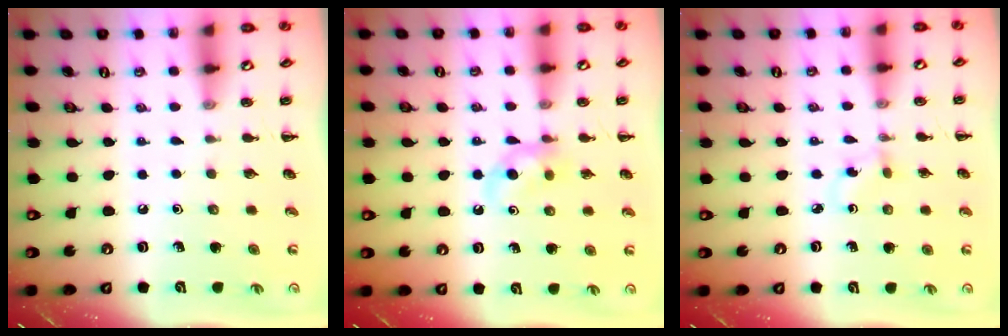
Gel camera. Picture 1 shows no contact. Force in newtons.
{"total": 6.6, "press": 6.4, "slide": 1.6}
{"total": 2.1, "press": 1.9, "slide": 0.9}